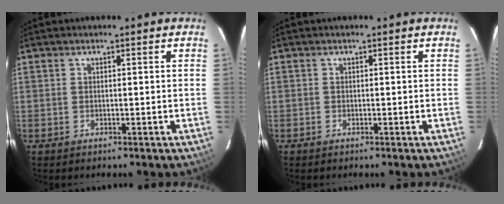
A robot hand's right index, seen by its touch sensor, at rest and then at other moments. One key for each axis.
{"total": 0.0}